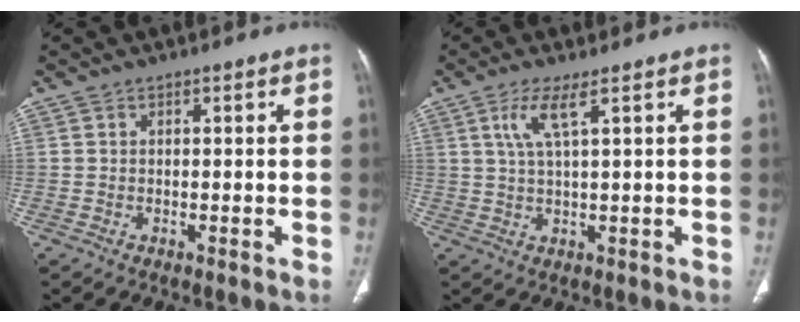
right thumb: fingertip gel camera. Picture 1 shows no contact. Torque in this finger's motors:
{"motor_torque": [-0.44, 0.27, 0.80, 0.45, 0.09]}